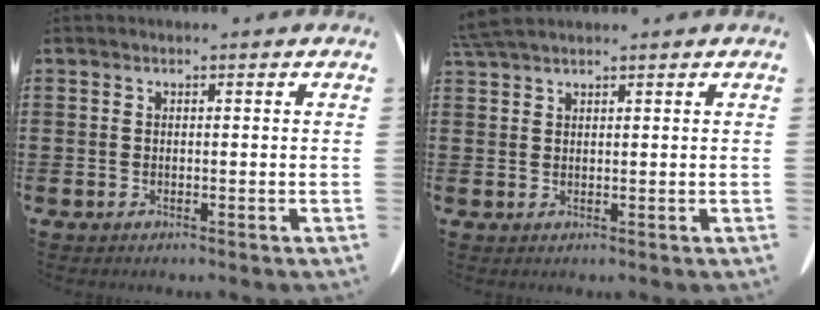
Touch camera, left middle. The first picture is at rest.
{"total": 3.0, "force": [2.6, 0.3, 1.4], "torque": [-0.036, 0.000, 0.051]}